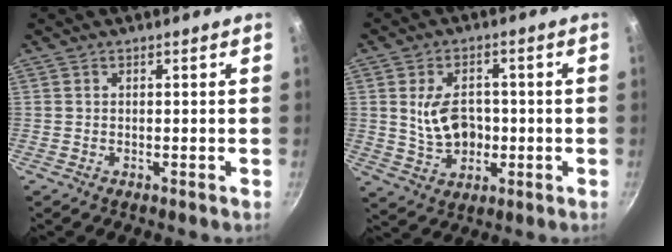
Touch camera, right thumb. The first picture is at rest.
{"total": 9.3, "force": [0.1, 6.6, 6.6], "torque": [-0.091, 0.002, 0.011]}